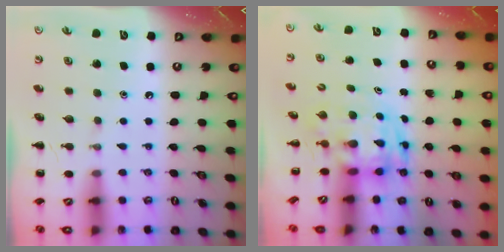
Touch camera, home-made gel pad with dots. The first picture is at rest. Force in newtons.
{"total": 3.6, "press": 3.5, "slide": 0.8}